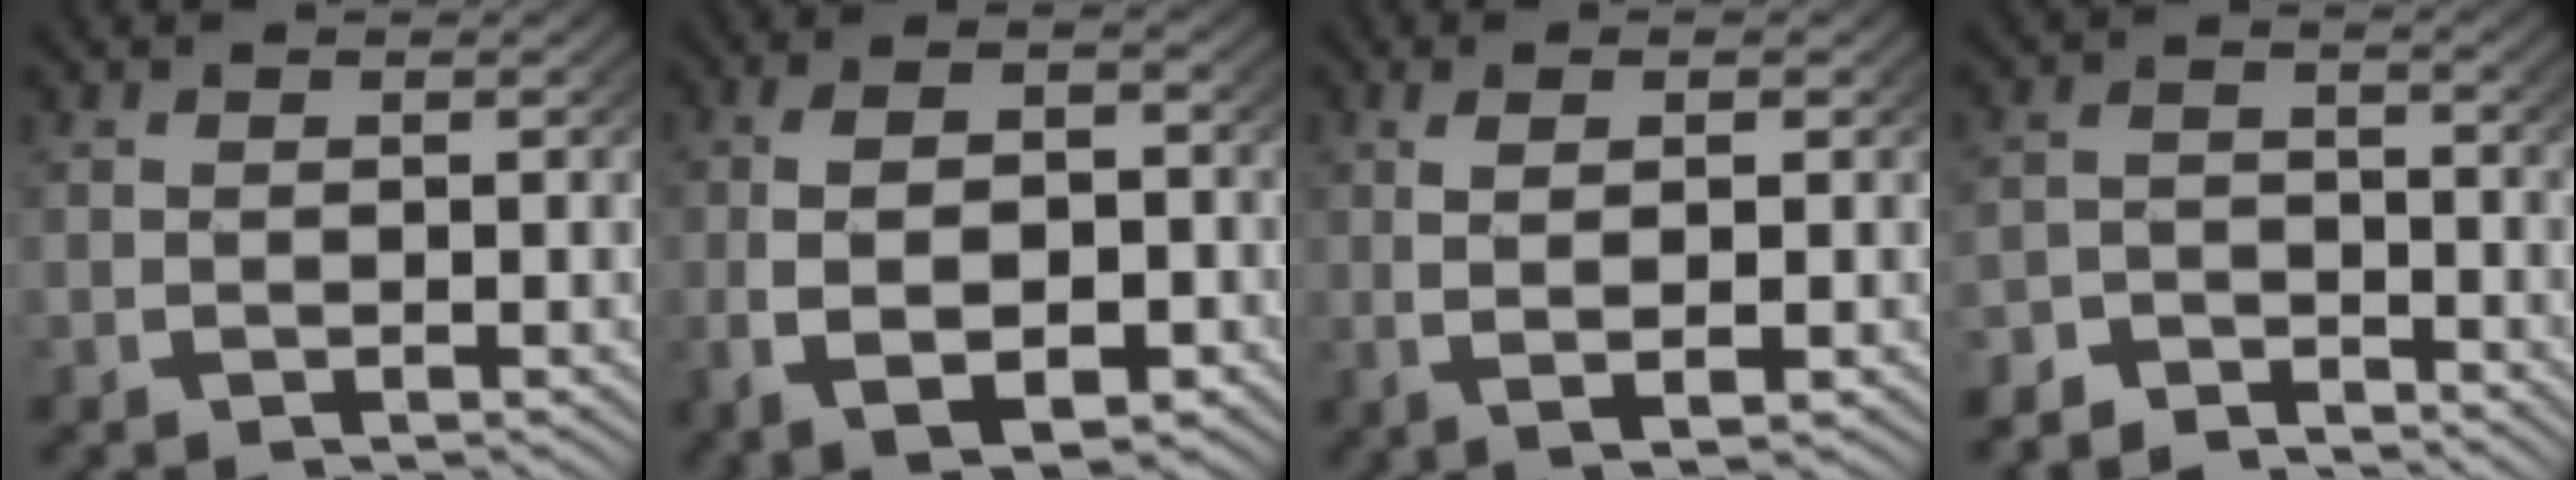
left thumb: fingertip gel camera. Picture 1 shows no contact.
{"total": 8.2, "force": [-1.5, 5.0, 6.3], "torque": [-0.124, -0.027, -0.011]}
{"total": 4.0, "force": [0.3, 1.0, 3.8], "torque": [-0.074, -0.004, 0.014]}
{"total": 4.2, "force": [-3.9, 1.4, 0.4], "torque": [0.001, -0.017, -0.072]}